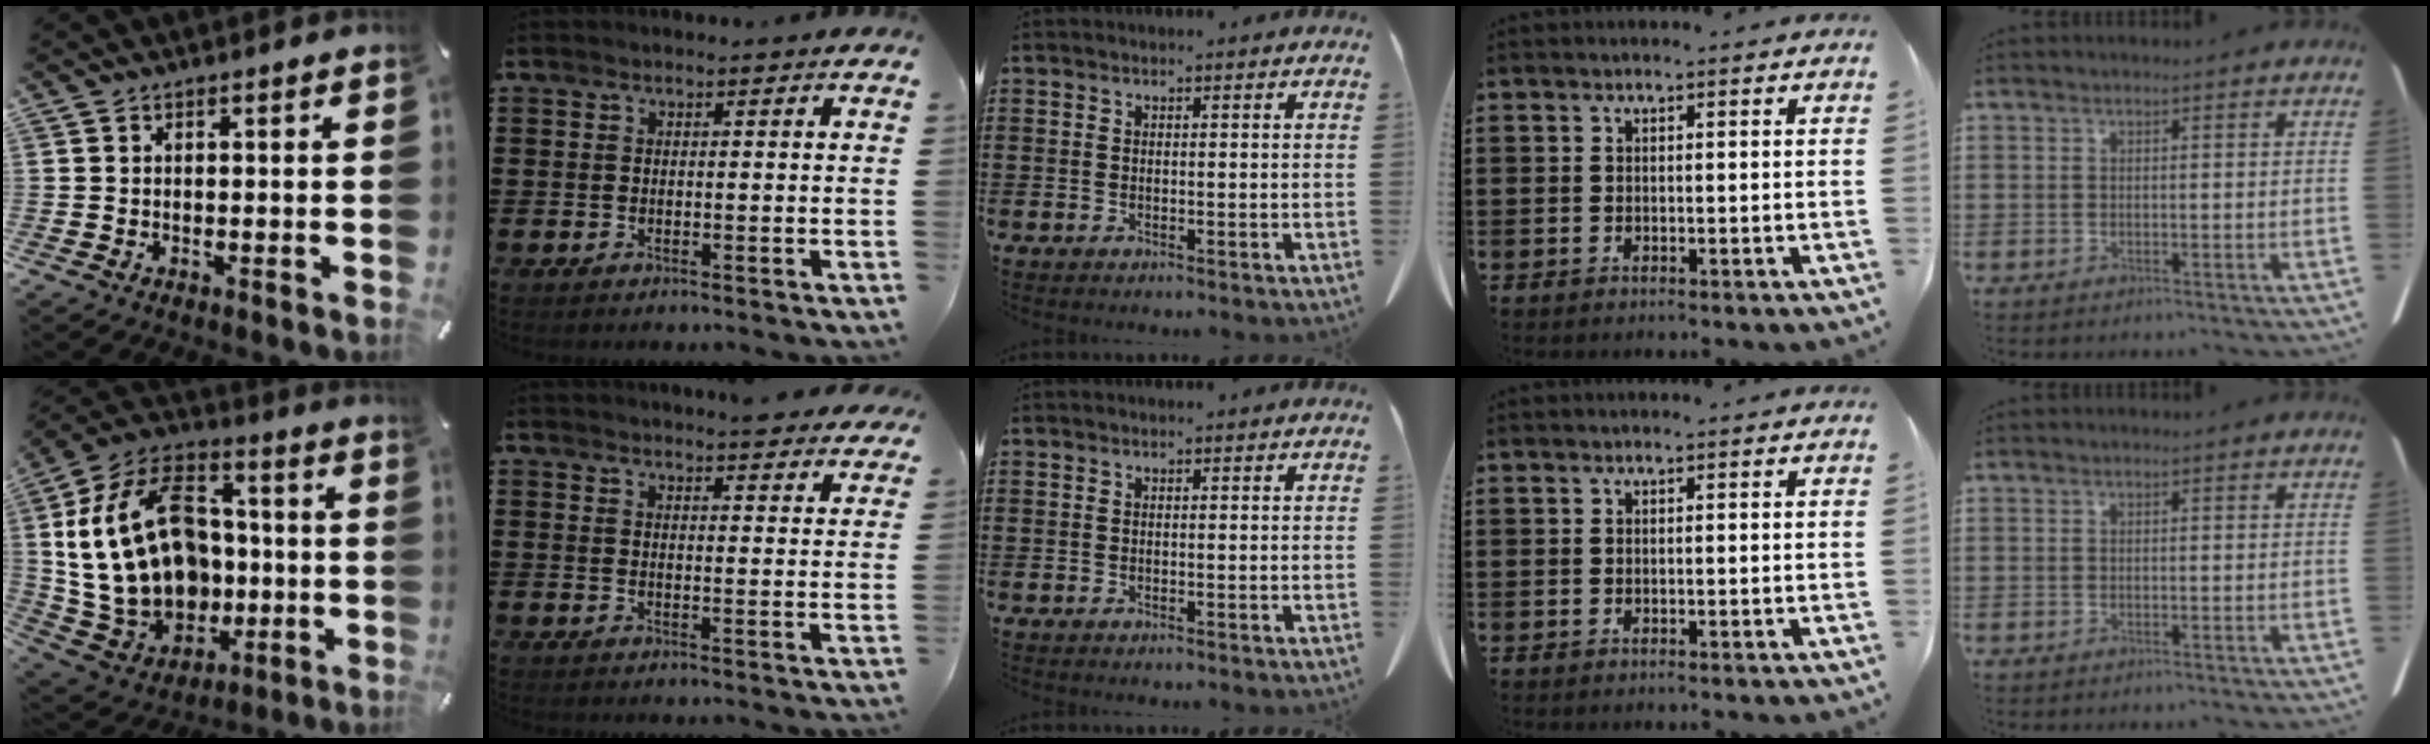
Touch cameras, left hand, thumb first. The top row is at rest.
{"thumb": {"total": 26.3, "force": [0.5, 20.1, 16.9], "torque": [-0.341, -0.001, 0.028]}, "index": {"total": 3.6, "force": [3.6, -0.1, 0.4], "torque": [-0.011, -0.015, 0.066]}}